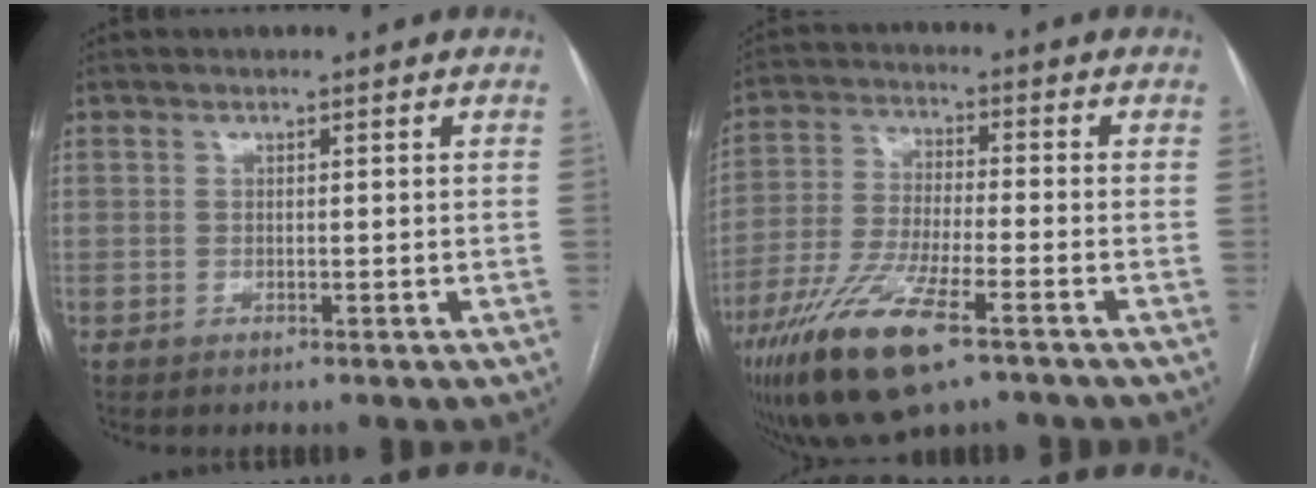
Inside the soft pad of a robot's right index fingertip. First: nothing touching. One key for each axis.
{"total": 14.4, "fx": -8.4, "fy": 2.6, "fz": 11.4, "tx": -0.233, "ty": -0.028, "tz": -0.151}